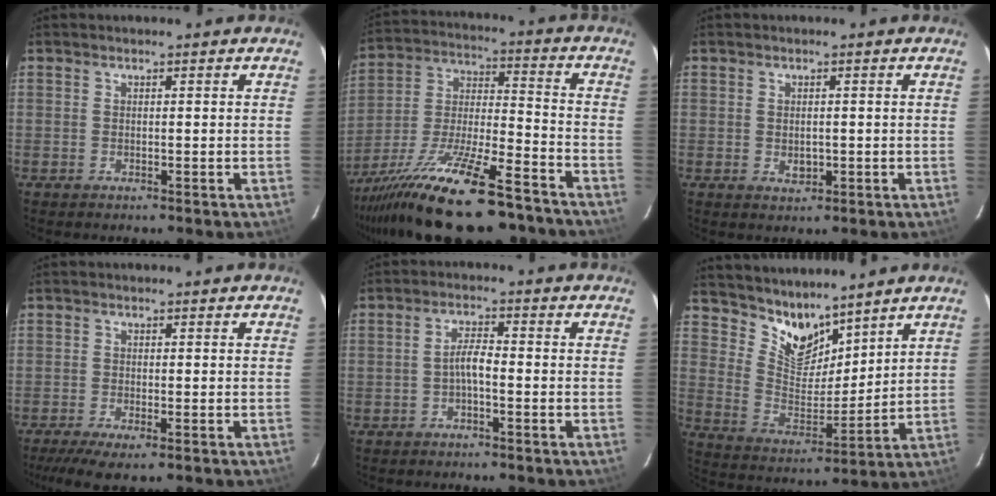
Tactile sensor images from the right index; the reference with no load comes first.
{"total": 25.3, "force": [-19.4, 5.5, 15.3], "torque": [-0.291, -0.043, -0.310]}
{"total": 2.4, "force": [-0.3, 1.8, 1.7], "torque": [-0.027, -0.001, -0.001]}
{"total": 5.5, "force": [-3.6, 1.1, 3.9], "torque": [-0.089, -0.020, -0.062]}
{"total": 2.9, "force": [-1.3, 0.7, 2.5], "torque": [-0.051, 0.009, -0.025]}
{"total": 10.0, "force": [8.7, 4.2, 2.8], "torque": [-0.054, -0.006, 0.172]}